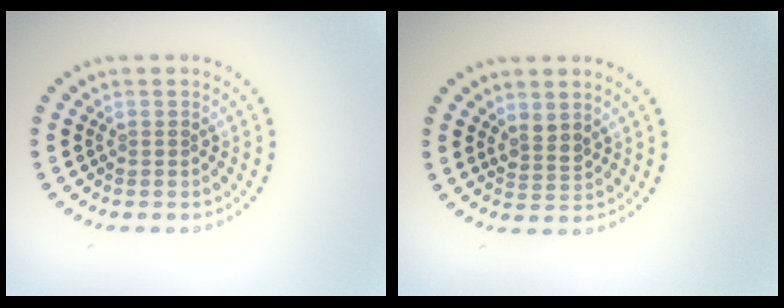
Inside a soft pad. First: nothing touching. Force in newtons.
{"total": 1.6, "press": 1.2, "slide": 1.0}